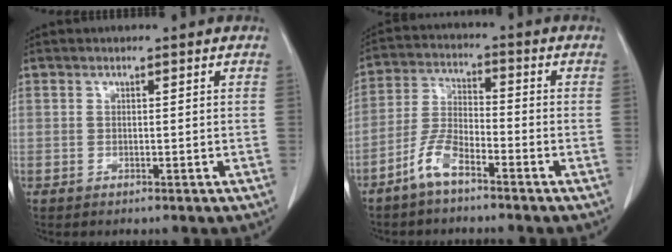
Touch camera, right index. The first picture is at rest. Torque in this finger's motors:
{"motor_torque": [-0.01, 0.13, 0.07, 0.02]}